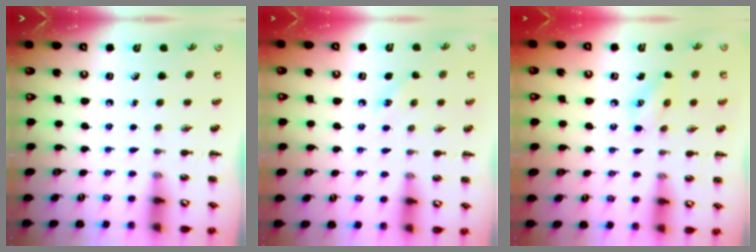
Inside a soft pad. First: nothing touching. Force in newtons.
{"total": 6.0, "press": 5.8, "slide": 1.8}
{"total": 7.0, "press": 6.8, "slide": 1.6}